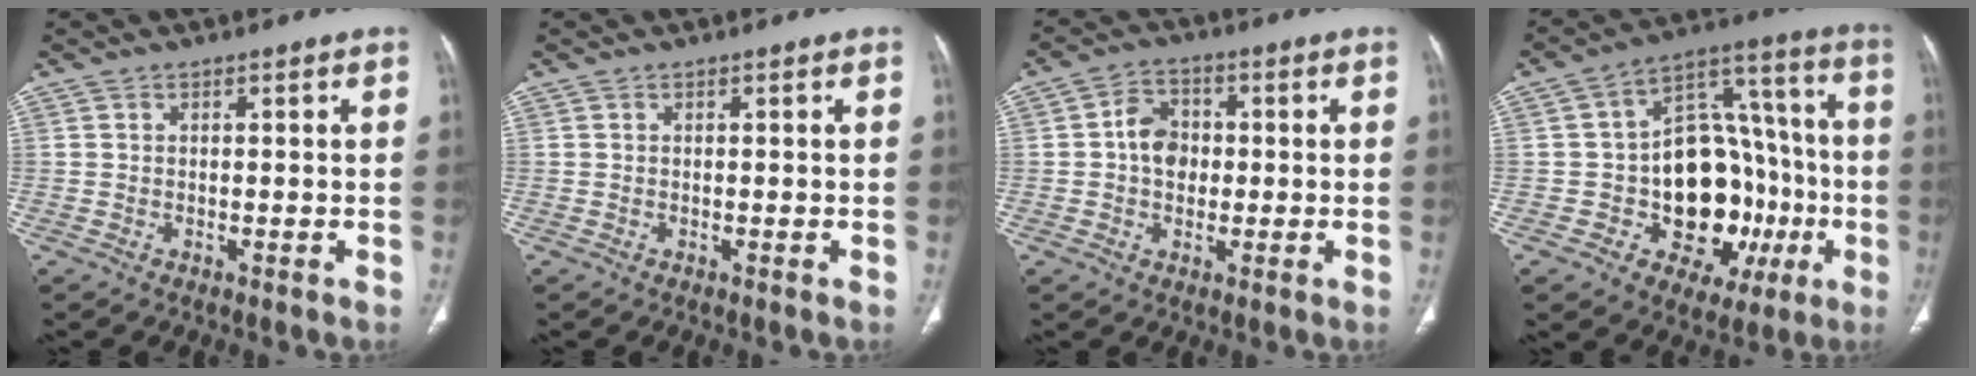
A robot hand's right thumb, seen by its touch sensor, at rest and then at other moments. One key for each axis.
{"total": 0.0}
{"total": 6.4, "fx": 0.1, "fy": 5.0, "fz": 4.0, "tx": -0.045, "ty": 0.012, "tz": -0.005}
{"total": 23.2, "fx": -4.9, "fy": 15.7, "fz": 16.4, "tx": -0.170, "ty": 0.046, "tz": -0.055}